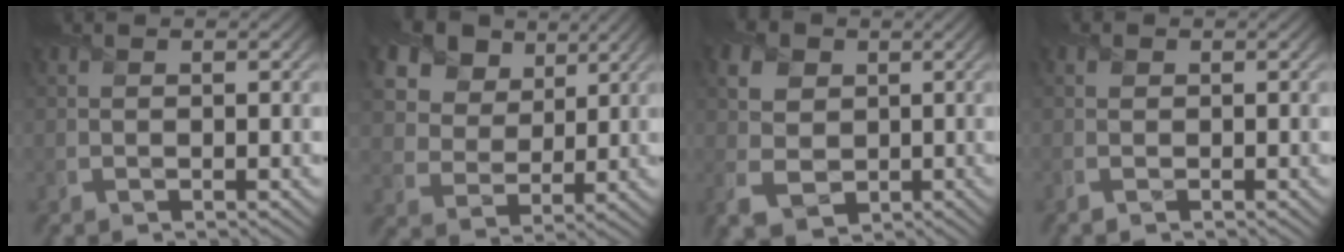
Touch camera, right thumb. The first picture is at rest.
{"total": 15.3, "force": [9.3, 10.1, 6.9], "torque": [-0.211, 0.020, 0.191]}
{"total": 6.4, "force": [0.5, 5.2, 3.7], "torque": [-0.111, -0.005, 0.004]}
{"total": 1.4, "force": [-0.3, 1.1, 0.8], "torque": [-0.021, -0.001, -0.007]}